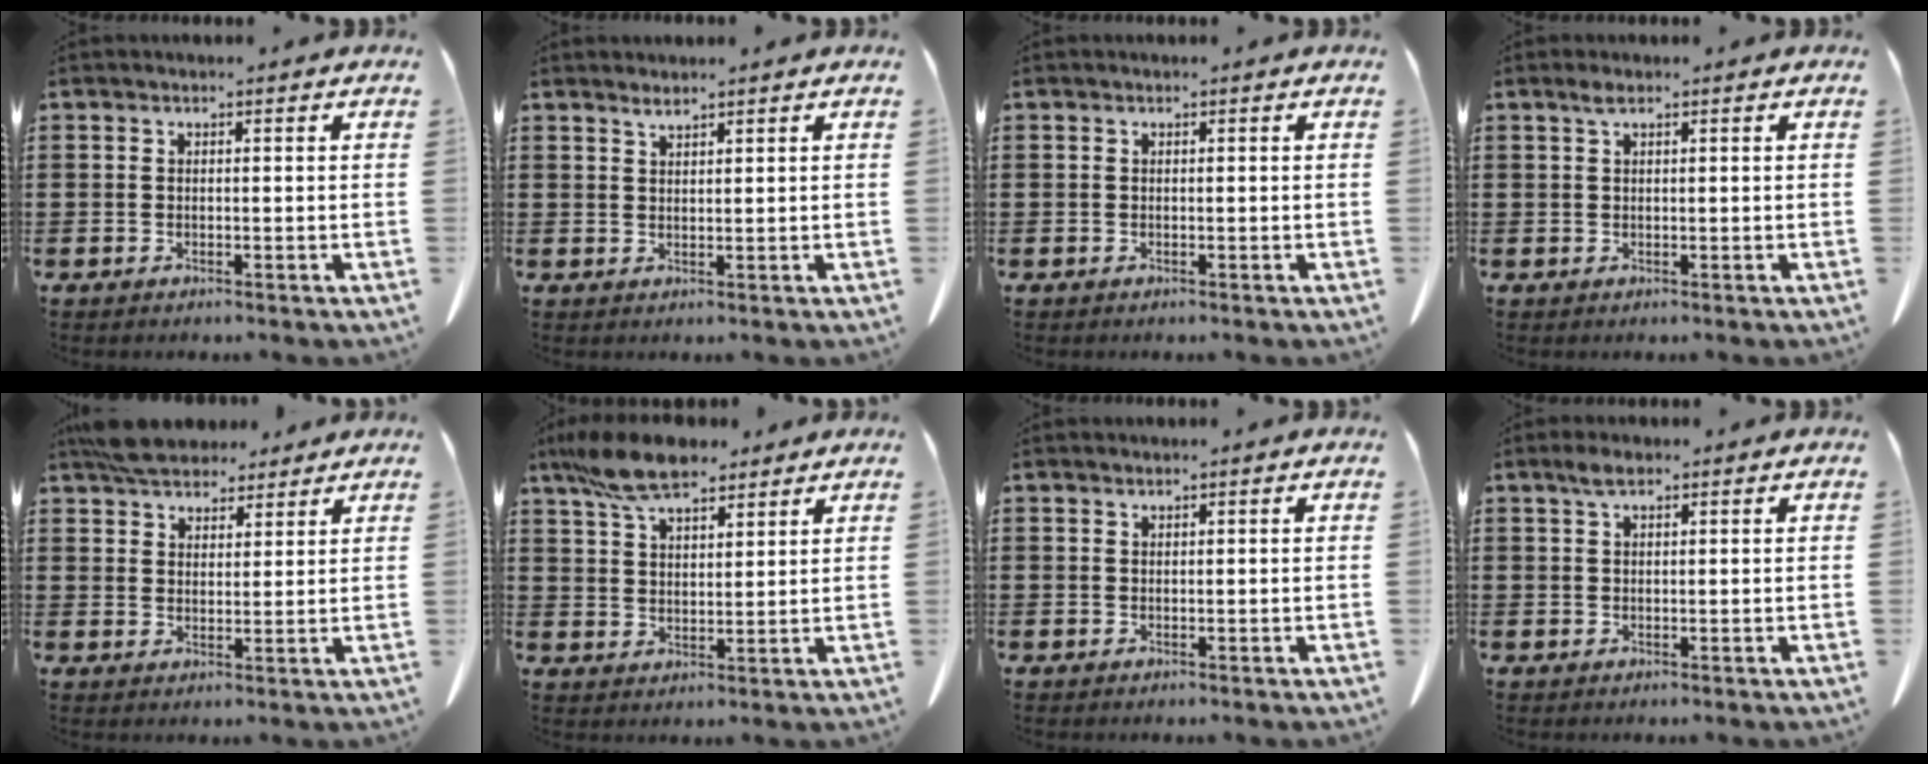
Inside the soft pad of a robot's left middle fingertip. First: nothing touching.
{"total": 1.5, "force": [1.4, 0.0, 0.6], "torque": [-0.015, -0.004, 0.027]}
{"total": 0.0}
{"total": 1.2, "force": [0.6, 0.4, 0.9], "torque": [-0.021, 0.000, 0.011]}
{"total": 5.8, "force": [5.3, 1.9, 1.5], "torque": [-0.045, -0.006, 0.103]}
{"total": 9.0, "force": [7.1, 3.0, 4.7], "torque": [-0.112, -0.010, 0.136]}
{"total": 0.6, "force": [0.5, 0.0, 0.3], "torque": [-0.008, -0.003, 0.011]}
{"total": 1.9, "force": [1.2, 0.7, 1.4], "torque": [-0.031, 0.002, 0.022]}